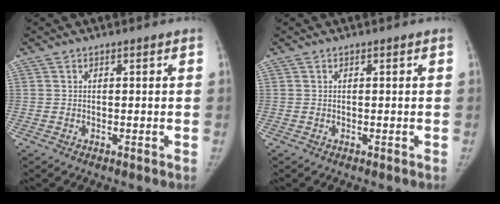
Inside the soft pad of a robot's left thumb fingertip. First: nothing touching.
{"total": 0.0}